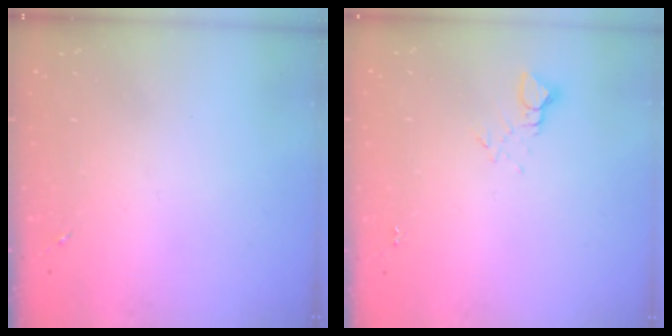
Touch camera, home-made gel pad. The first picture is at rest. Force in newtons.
{"total": 4.0, "press": 4.0, "slide": 0.4}